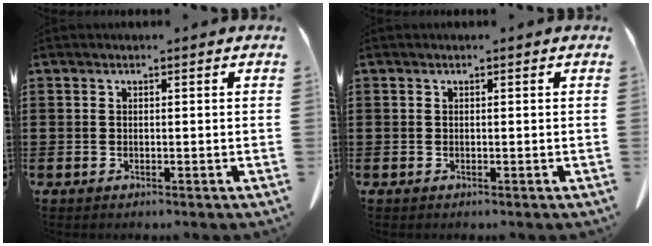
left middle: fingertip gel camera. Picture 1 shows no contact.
{"total": 0.0}